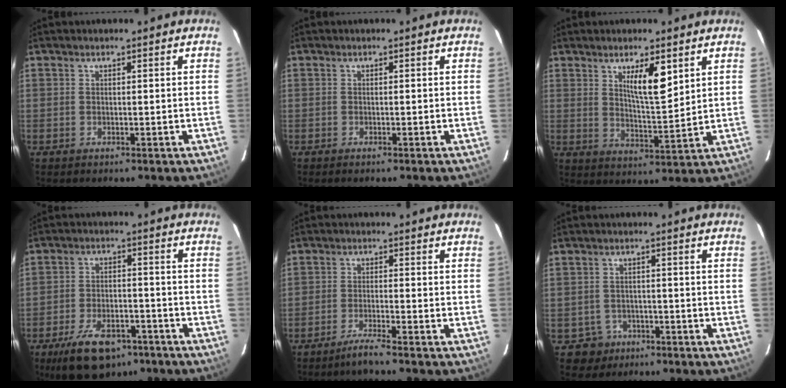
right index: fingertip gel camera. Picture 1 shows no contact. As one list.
[{"total": 0.7, "force": [-0.5, 0.0, 0.4], "torque": [-0.009, -0.002, -0.008]}, {"total": 7.1, "force": [3.4, 1.3, 6.1], "torque": [-0.104, -0.010, 0.062]}, {"total": 11.2, "force": [-7.7, 5.1, 6.2], "torque": [-0.115, -0.007, -0.125]}, {"total": 3.6, "force": [-2.9, -0.7, 2.1], "torque": [-0.045, -0.009, -0.060]}, {"total": 4.0, "force": [-1.9, 3.5, -0.5], "torque": [0.011, 0.014, -0.027]}]